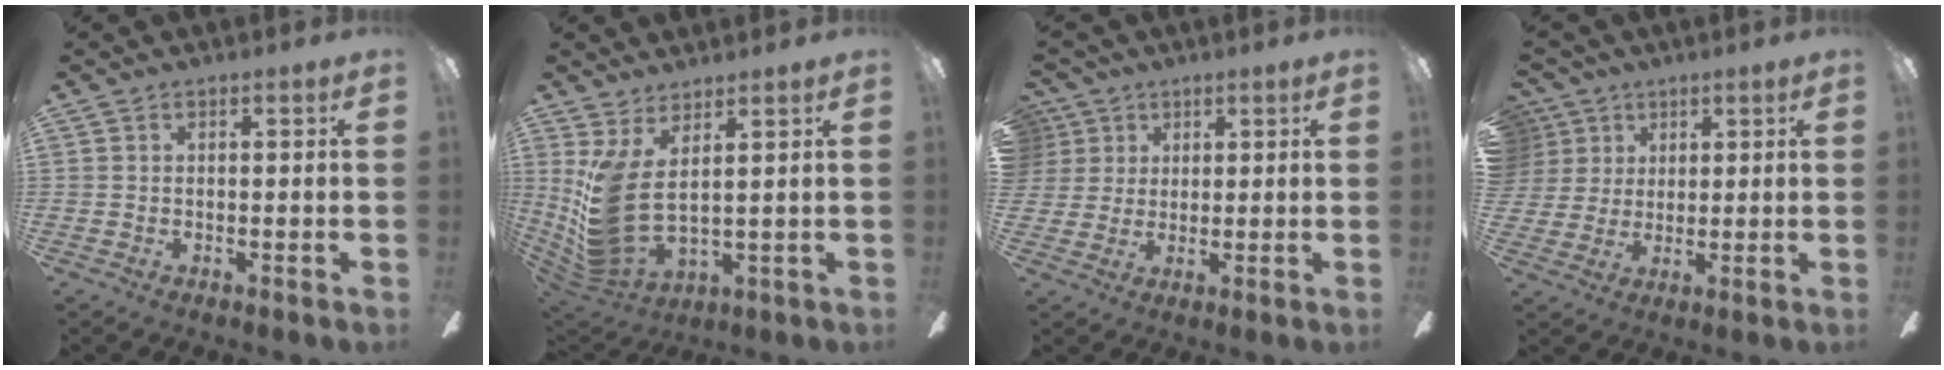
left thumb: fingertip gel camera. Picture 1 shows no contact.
{"total": 12.1, "force": [3.3, 5.5, 10.2], "torque": [-0.233, -0.035, 0.066]}
{"total": 5.5, "force": [2.6, 4.8, 0.1], "torque": [-0.012, -0.003, 0.048]}
{"total": 6.7, "force": [3.3, 5.8, 0.1], "torque": [-0.020, -0.011, 0.064]}